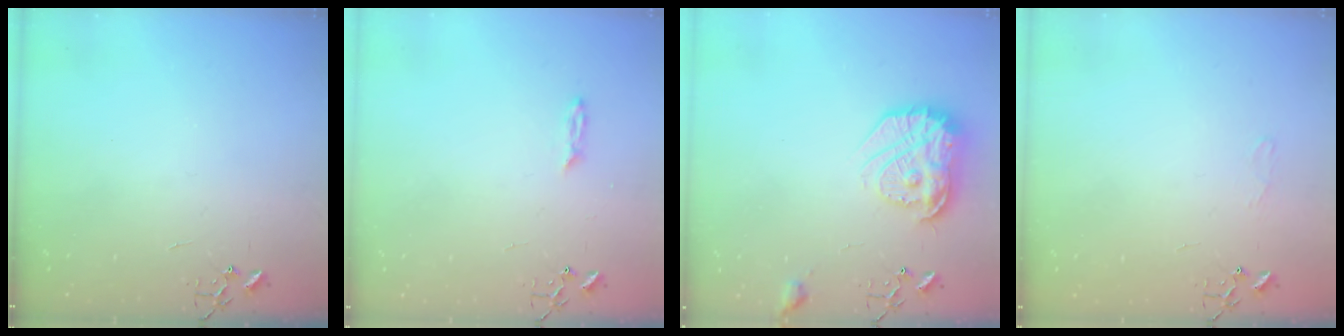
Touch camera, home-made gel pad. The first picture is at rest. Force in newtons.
{"total": 2.2, "press": 2.2, "slide": 0.4}
{"total": 17.9, "press": 17.8, "slide": 1.2}
{"total": 5.9, "press": 5.8, "slide": 0.7}